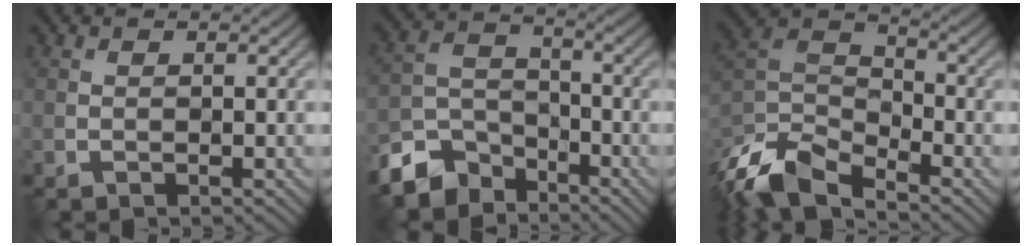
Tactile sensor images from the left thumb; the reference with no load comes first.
{"total": 8.5, "force": [-6.3, 4.9, 2.9], "torque": [-0.063, -0.009, -0.137]}
{"total": 11.5, "force": [-8.5, 4.2, 6.4], "torque": [-0.144, -0.018, -0.179]}